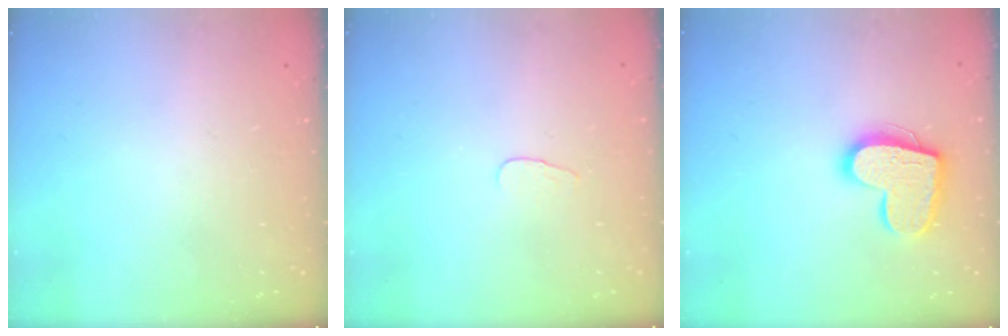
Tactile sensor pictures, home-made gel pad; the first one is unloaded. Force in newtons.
{"total": 2.8, "press": 2.8, "slide": 0.3}
{"total": 16.1, "press": 16.1, "slide": 0.9}